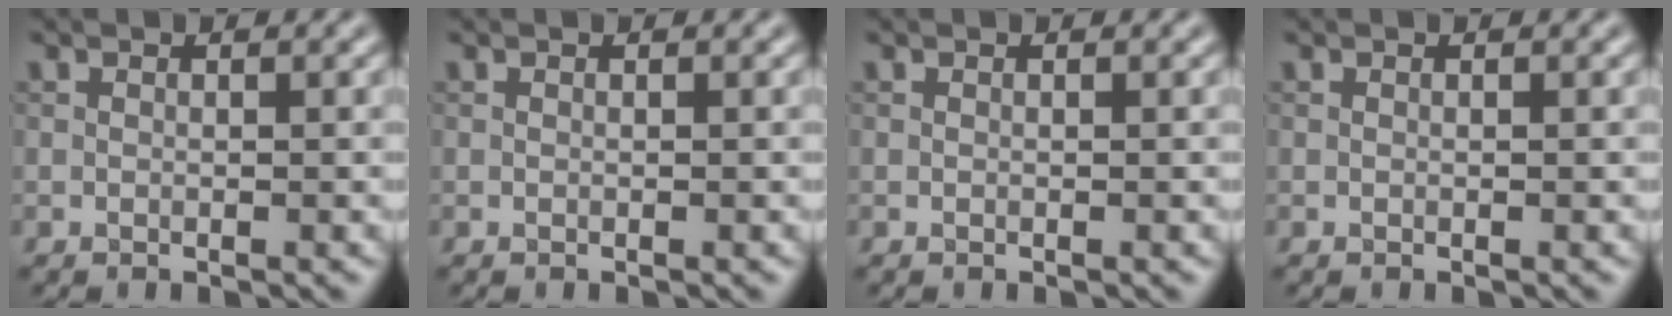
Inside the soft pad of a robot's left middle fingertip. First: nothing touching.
{"total": 0.0}
{"total": 0.0}
{"total": 0.0}